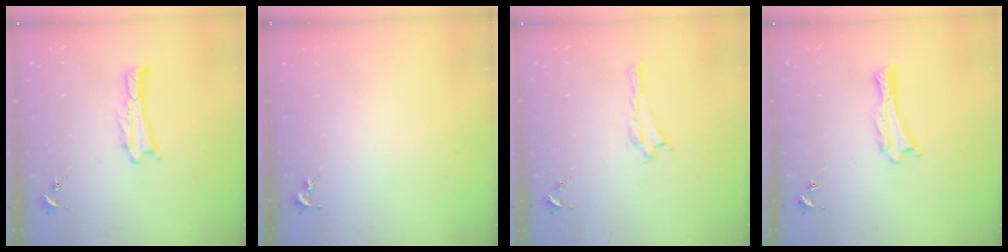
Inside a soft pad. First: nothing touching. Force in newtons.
{"total": 0.0}
{"total": 0.6, "press": 0.6, "slide": 0.2}
{"total": 0.0}